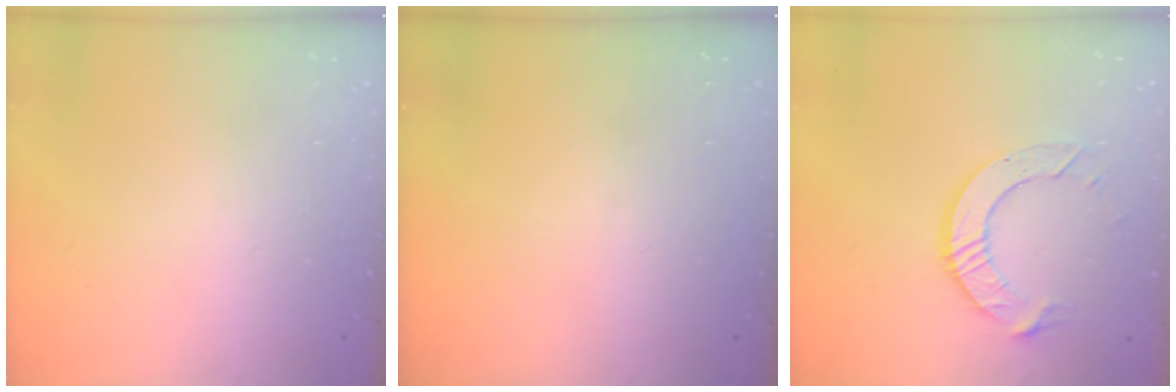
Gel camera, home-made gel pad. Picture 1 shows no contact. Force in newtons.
{"total": 0.0}
{"total": 9.7, "press": 9.7, "slide": 0.8}